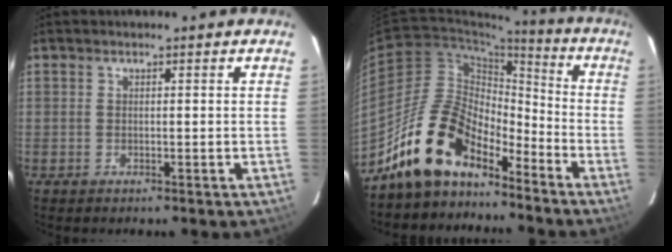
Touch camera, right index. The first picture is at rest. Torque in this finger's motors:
{"motor_torque": [1.13, -1.00, 1.05, 0.21]}